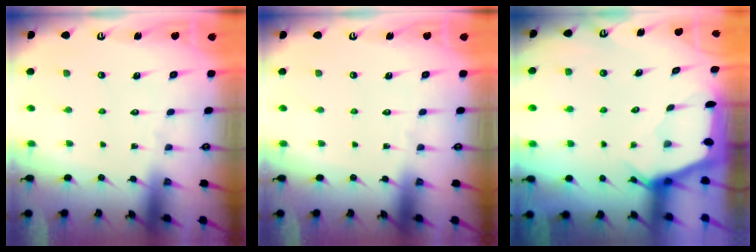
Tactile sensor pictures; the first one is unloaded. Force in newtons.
{"total": 0.0}
{"total": 2.4, "press": 2.4, "slide": 0.3}